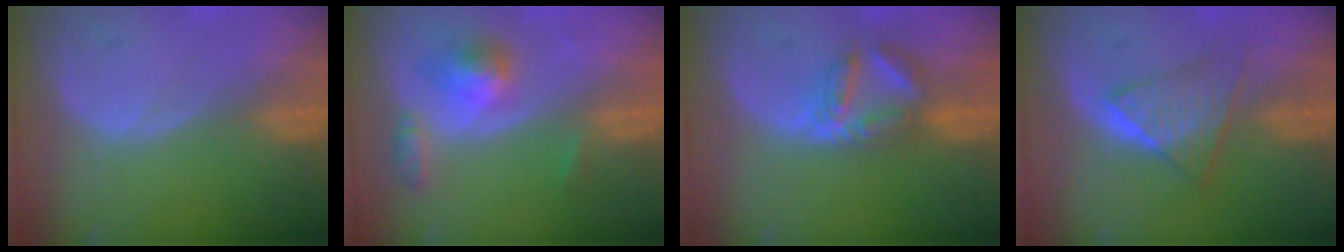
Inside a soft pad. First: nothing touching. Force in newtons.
{"total": 5.3, "press": 4.9, "slide": 1.9}
{"total": 5.8, "press": 5.7, "slide": 1.2}
{"total": 6.3, "press": 5.5, "slide": 3.0}